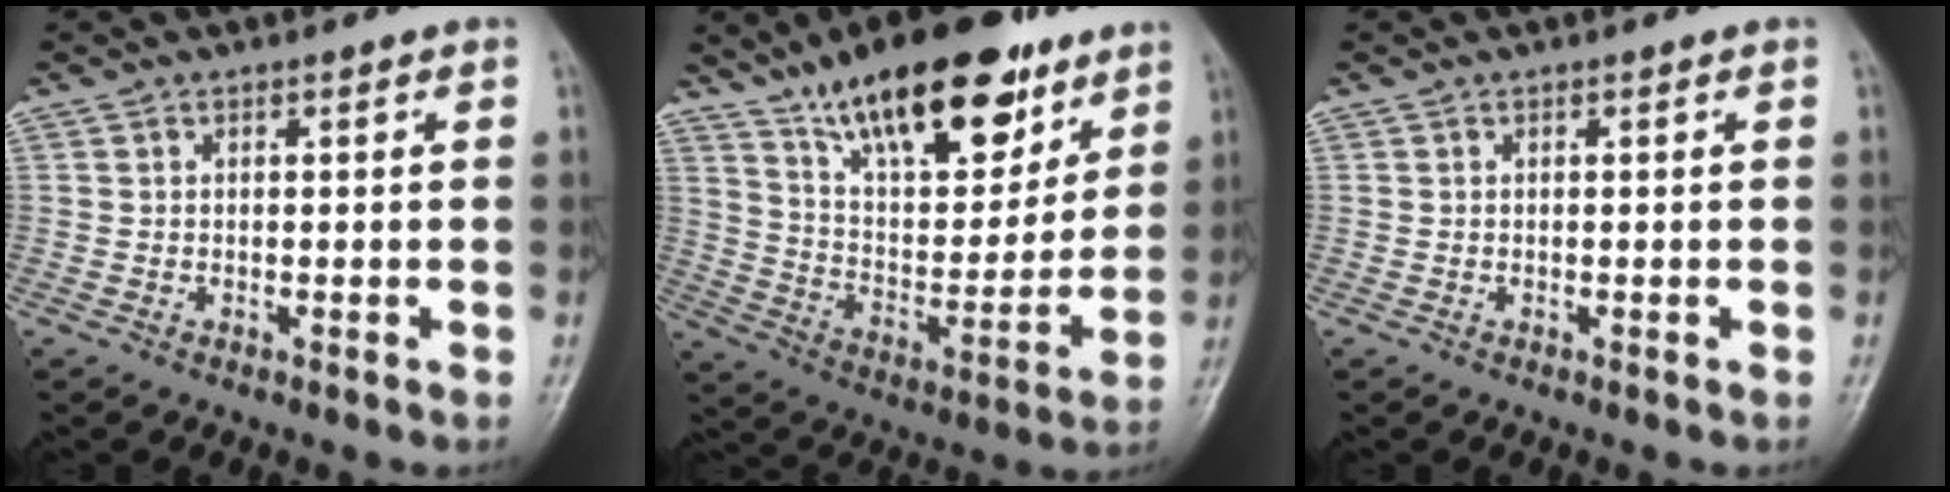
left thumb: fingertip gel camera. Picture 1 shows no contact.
{"total": 23.5, "force": [15.4, 9.5, 15.1], "torque": [-0.193, -0.058, 0.259]}
{"total": 0.0}